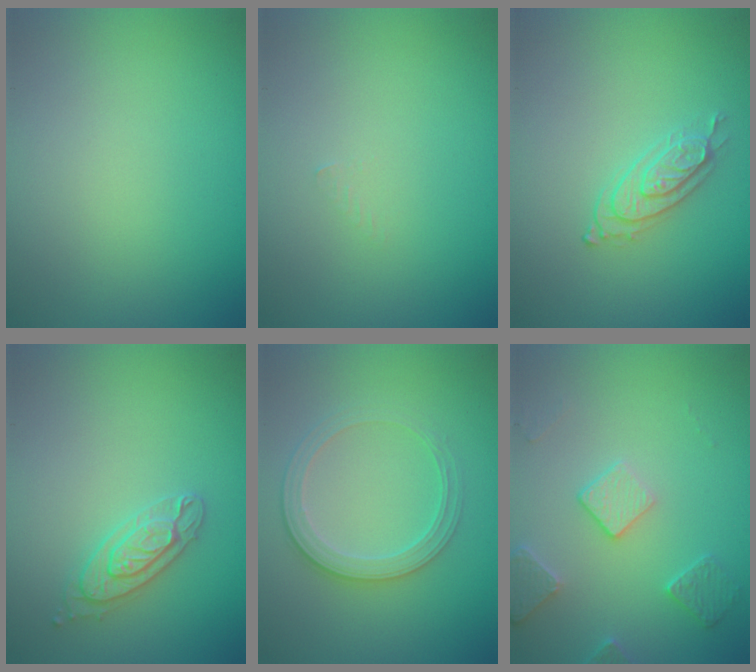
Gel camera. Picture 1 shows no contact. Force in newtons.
{"total": 0.7, "press": 0.7, "slide": 0.1}
{"total": 2.2, "press": 2.0, "slide": 0.7}
{"total": 2.5, "press": 2.4, "slide": 0.2}
{"total": 3.0, "press": 2.6, "slide": 1.4}
{"total": 2.9, "press": 2.9, "slide": 0.1}